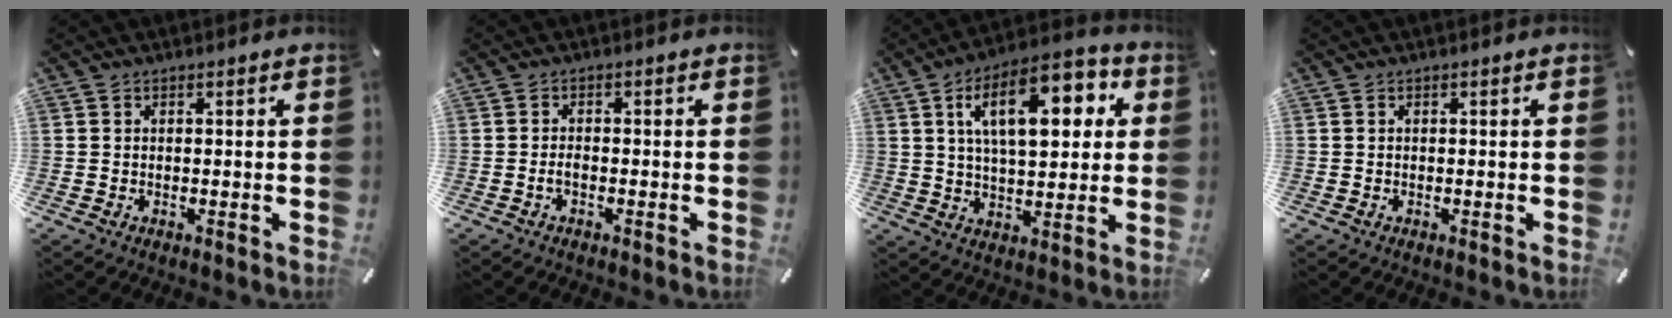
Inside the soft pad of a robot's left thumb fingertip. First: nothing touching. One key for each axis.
{"total": 1.5, "fx": -0.8, "fy": 0.5, "fz": 1.2, "tx": -0.021, "ty": 0.004, "tz": -0.016}
{"total": 17.0, "fx": 6.2, "fy": 8.3, "fz": 13.4, "tx": -0.207, "ty": -0.002, "tz": 0.100}
{"total": 0.0}